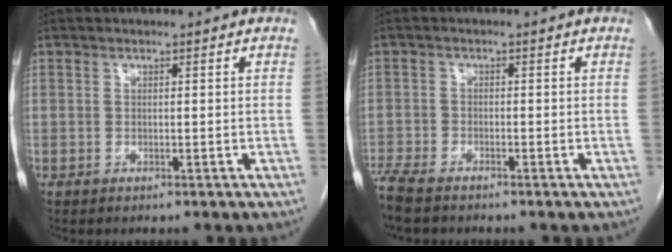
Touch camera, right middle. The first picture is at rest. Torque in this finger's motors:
{"motor_torque": [1.05, -1.09, 1.05, 0.21]}